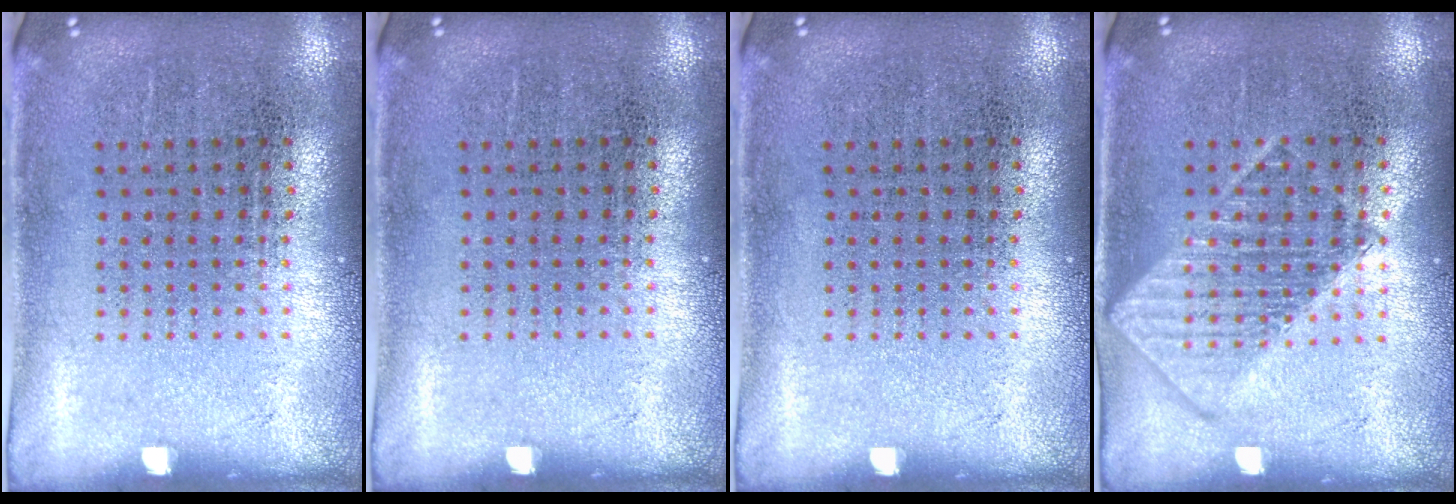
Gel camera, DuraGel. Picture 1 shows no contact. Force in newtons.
{"total": 0.0}
{"total": 0.0}
{"total": 1.2, "press": 1.2, "slide": 0.1}